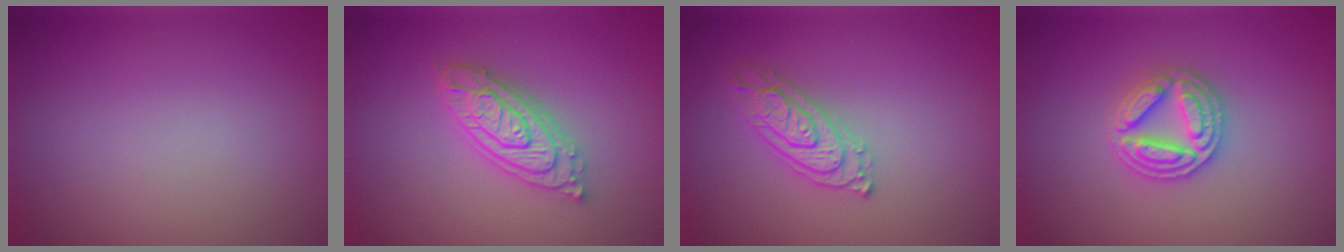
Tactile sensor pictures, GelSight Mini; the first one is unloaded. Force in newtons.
{"total": 4.0, "press": 4.0, "slide": 0.5}
{"total": 3.0, "press": 2.9, "slide": 0.7}
{"total": 4.5, "press": 4.4, "slide": 0.7}